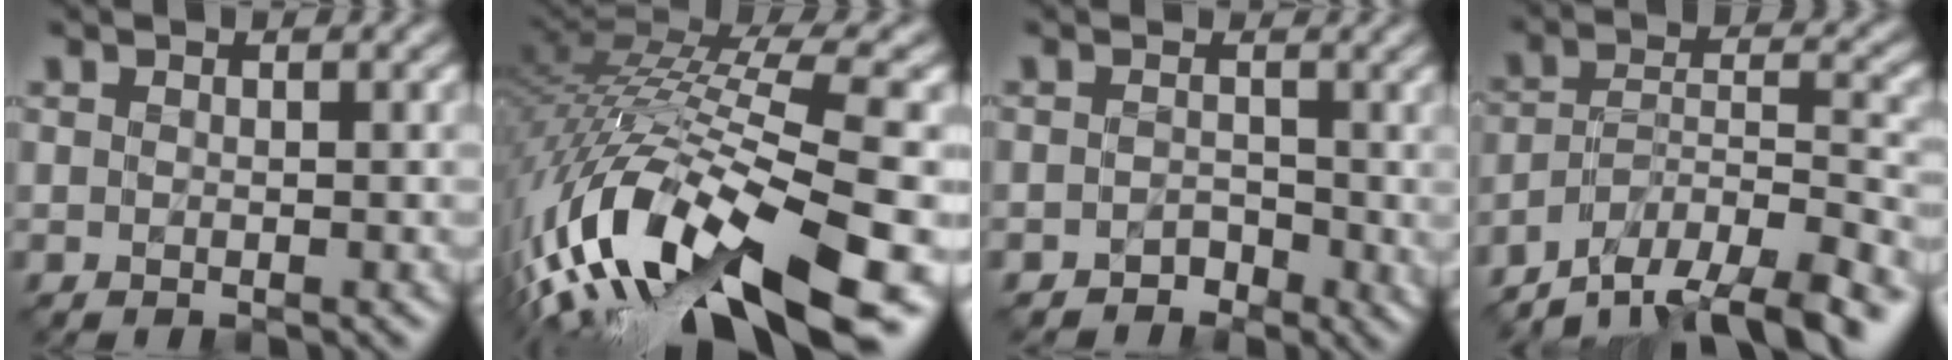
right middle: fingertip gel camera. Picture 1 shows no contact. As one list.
[{"total": 17.2, "force": [-7.5, 5.2, 14.6], "torque": [-0.292, -0.008, -0.122]}, {"total": 1.5, "force": [-1.1, 0.9, 0.2], "torque": [-0.002, -0.004, -0.020]}, {"total": 10.7, "force": [-9.1, 2.7, 4.9], "torque": [-0.088, 0.003, -0.152]}]